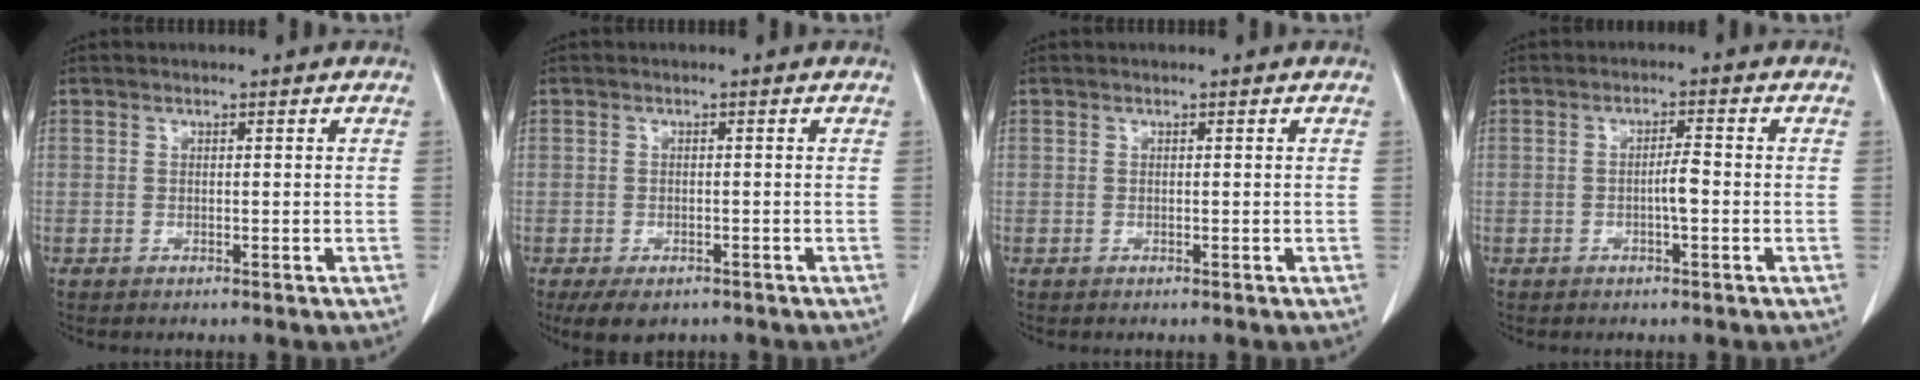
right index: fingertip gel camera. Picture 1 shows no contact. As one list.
[{"total": 4.6, "force": [-3.2, 2.7, 2.0], "torque": [-0.030, -0.004, -0.043]}, {"total": 0.0}, {"total": 2.7, "force": [-0.6, 0.3, 2.7], "torque": [-0.045, 0.002, -0.011]}]